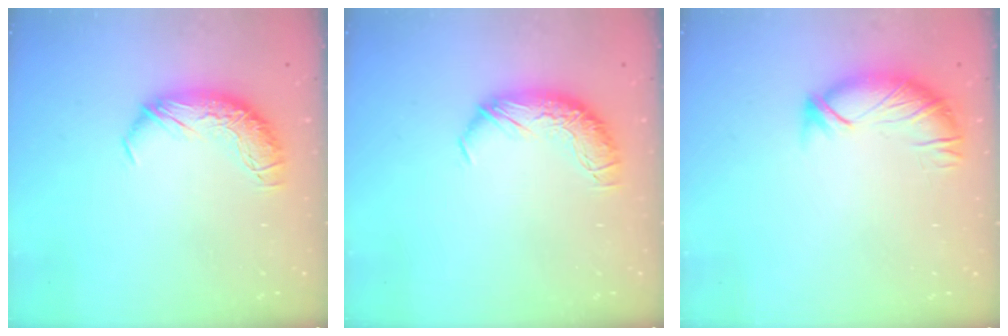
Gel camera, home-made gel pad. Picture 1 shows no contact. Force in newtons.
{"total": 0.0}
{"total": 3.6, "press": 3.3, "slide": 1.4}